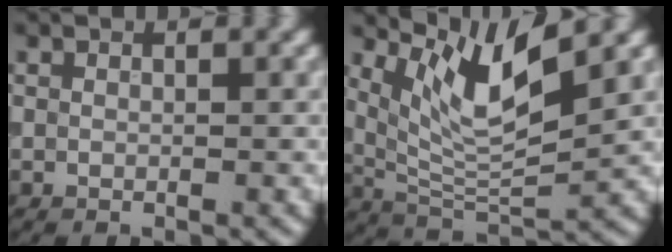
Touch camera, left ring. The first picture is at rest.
{"total": 6.7, "force": [3.7, 1.7, 5.3], "torque": [-0.105, -0.005, 0.075]}